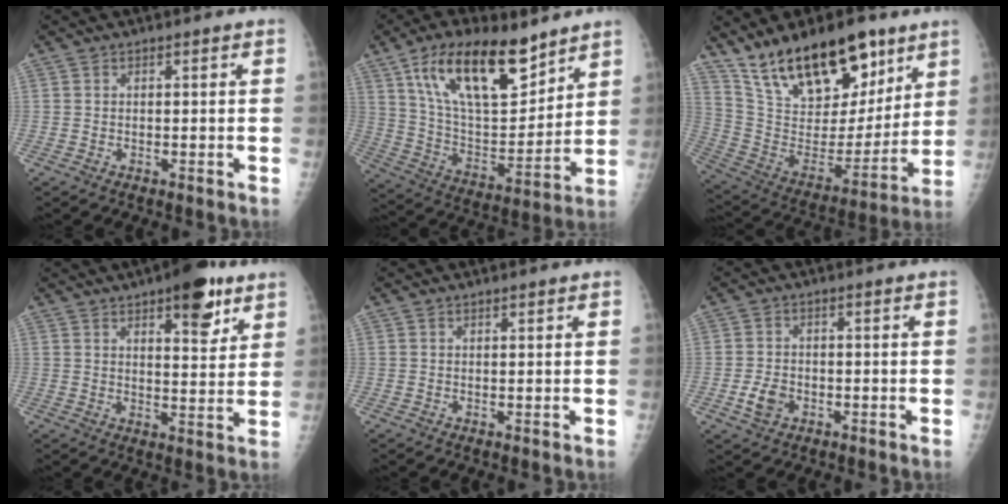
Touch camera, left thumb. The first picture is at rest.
{"total": 20.8, "force": [12.8, 8.7, 14.0], "torque": [-0.205, -0.061, 0.235]}
{"total": 23.8, "force": [15.9, 10.4, 14.4], "torque": [-0.195, -0.067, 0.277]}
{"total": 10.9, "force": [6.3, 4.0, 7.9], "torque": [-0.082, -0.031, 0.086]}
{"total": 0.6, "force": [0.4, 0.1, 0.4], "torque": [-0.005, -0.002, 0.008]}
{"total": 3.8, "force": [-1.4, 2.7, 2.3], "torque": [-0.040, 0.007, -0.025]}